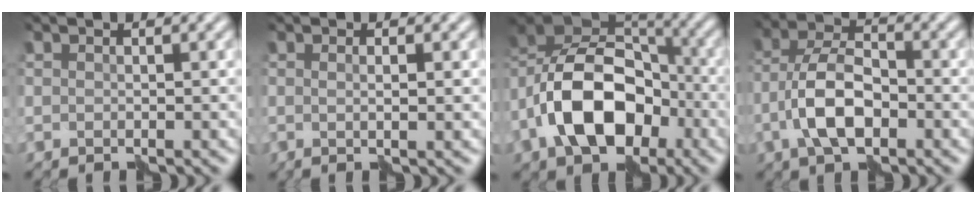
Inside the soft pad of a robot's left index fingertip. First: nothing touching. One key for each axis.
{"total": 1.2, "fx": 0.1, "fy": 0.0, "fz": 1.2, "tx": -0.014, "ty": -0.001, "tz": -0.003}
{"total": 11.8, "fx": -4.4, "fy": 7.2, "fz": 8.1, "tx": -0.150, "ty": 0.011, "tz": -0.095}
{"total": 6.1, "fx": -2.3, "fy": 3.0, "fz": 4.8, "tx": -0.098, "ty": 0.007, "tz": -0.051}